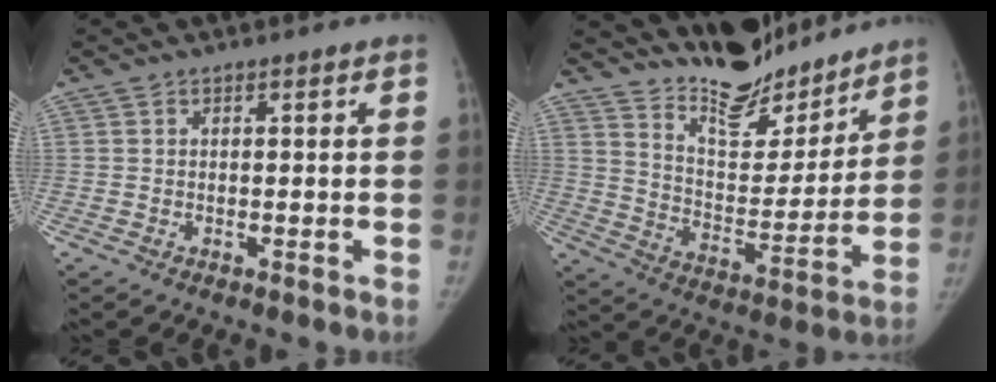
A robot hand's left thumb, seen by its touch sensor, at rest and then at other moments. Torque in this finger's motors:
{"motor_torque": [2.21, -0.48, 0.69, -2.06, 0.28]}